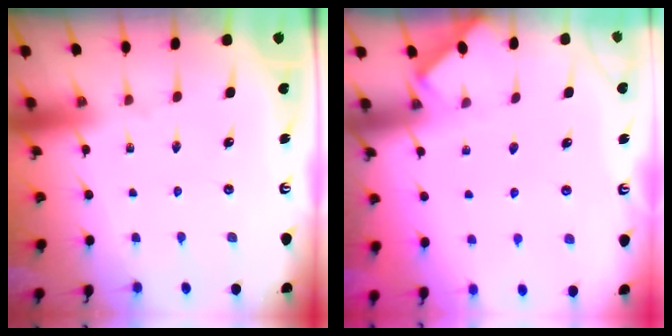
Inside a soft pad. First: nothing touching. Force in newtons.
{"total": 1.9, "press": 1.8, "slide": 0.3}